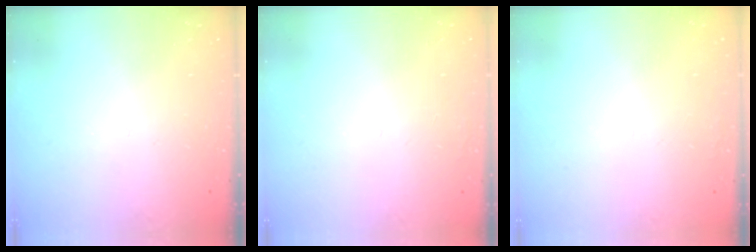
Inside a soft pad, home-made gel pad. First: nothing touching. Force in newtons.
{"total": 1.5, "press": 1.5, "slide": 0.1}
{"total": 1.6, "press": 1.5, "slide": 0.1}